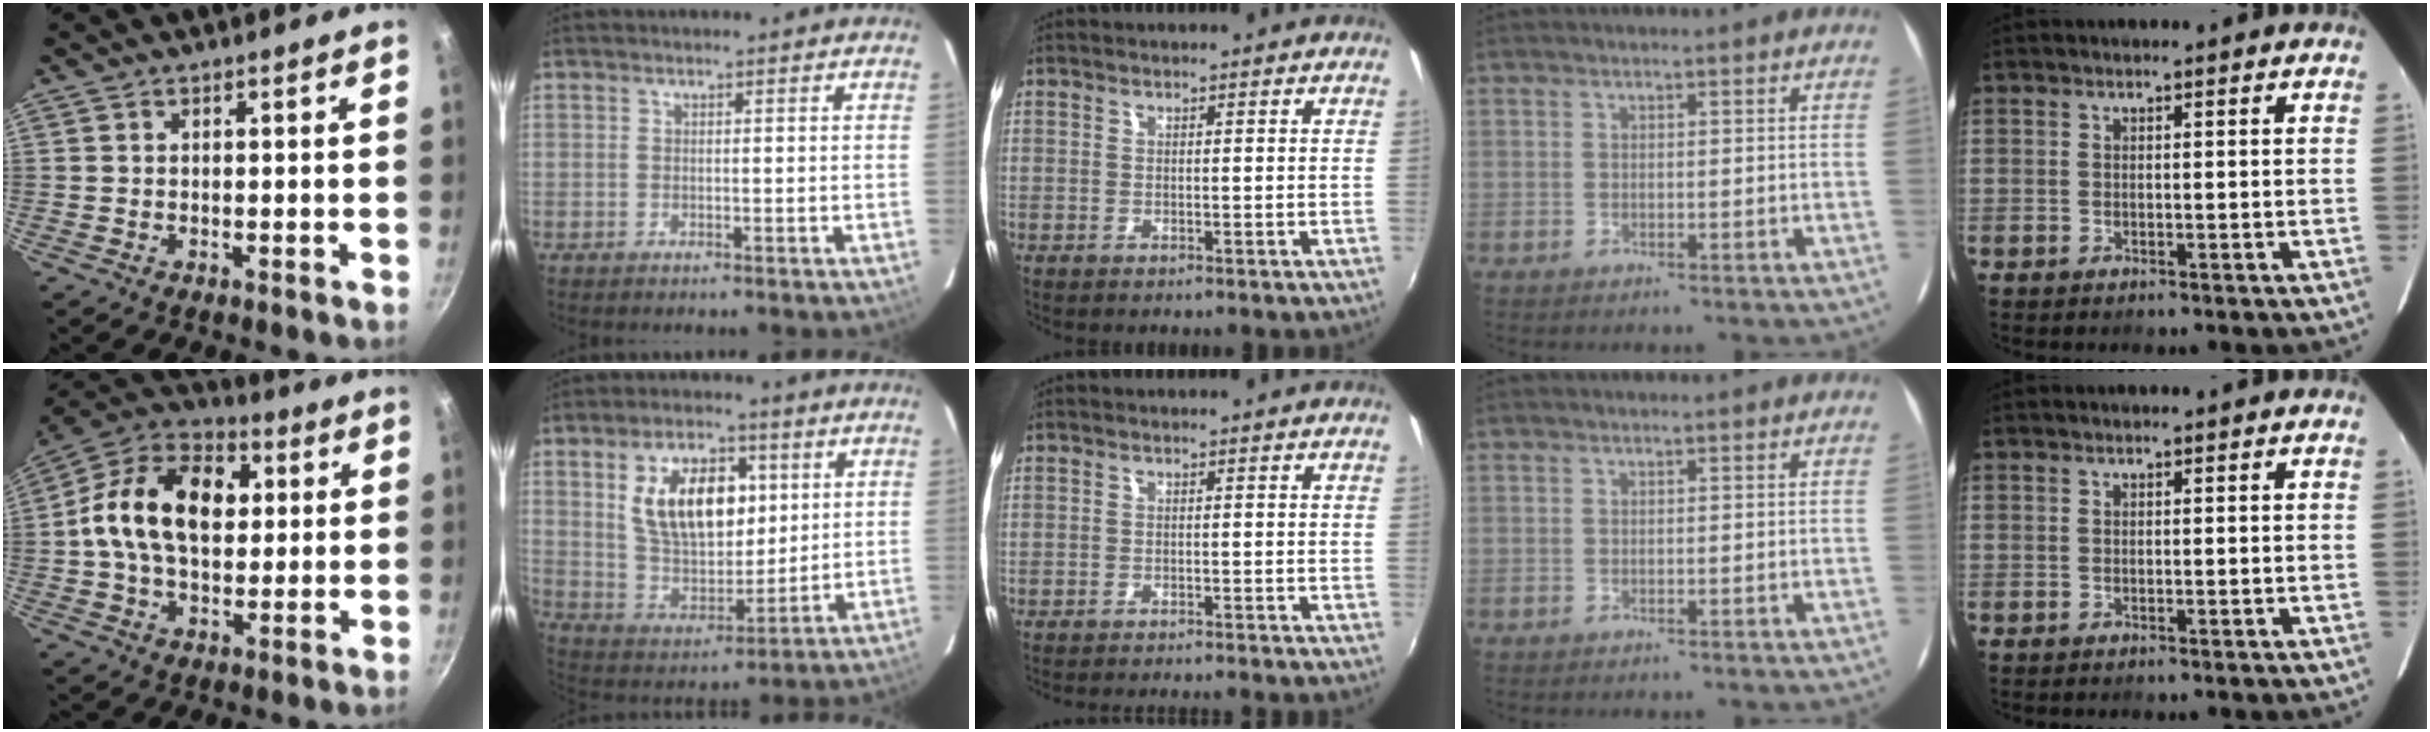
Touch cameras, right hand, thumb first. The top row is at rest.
{"thumb": {"total": 19.3, "force": [2.5, 12.8, 14.2], "torque": [-0.212, 0.024, 0.023]}, "index": {"total": 16.0, "force": [4.8, 9.1, 12.2], "torque": [-0.218, 0.011, 0.098]}, "middle": {"total": 6.8, "force": [-6.3, 0.1, 2.6], "torque": [-0.062, -0.011, -0.092]}}